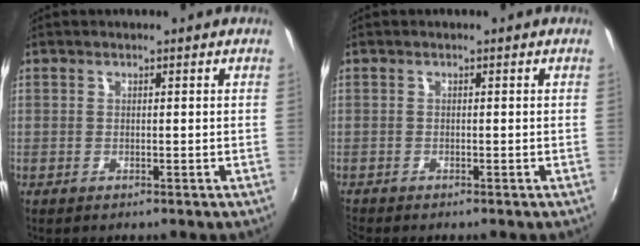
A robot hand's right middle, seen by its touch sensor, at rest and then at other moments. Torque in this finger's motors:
{"motor_torque": [0.04, -0.04, 0.00, 0.01]}